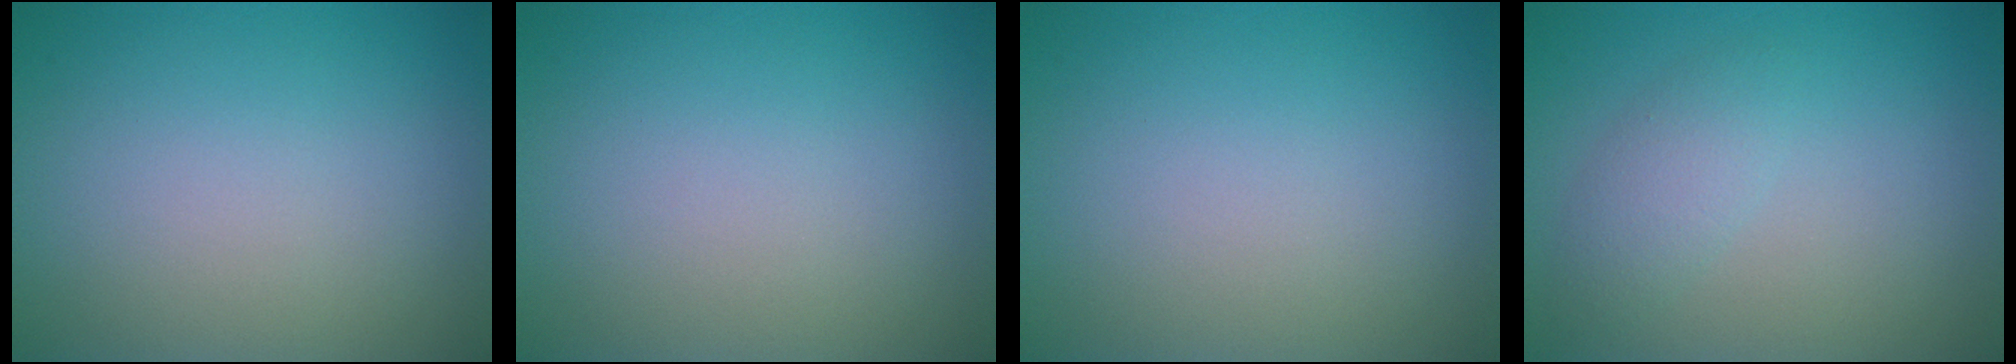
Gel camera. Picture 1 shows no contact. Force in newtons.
{"total": 0.0}
{"total": 0.0}
{"total": 2.0, "press": 2.0, "slide": 0.1}